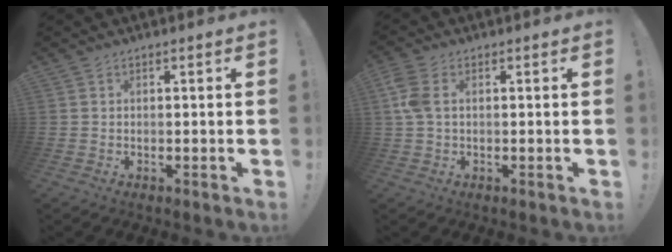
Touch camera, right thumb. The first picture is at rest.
{"total": 5.5, "force": [1.2, 3.0, 4.5], "torque": [-0.107, 0.003, 0.021]}